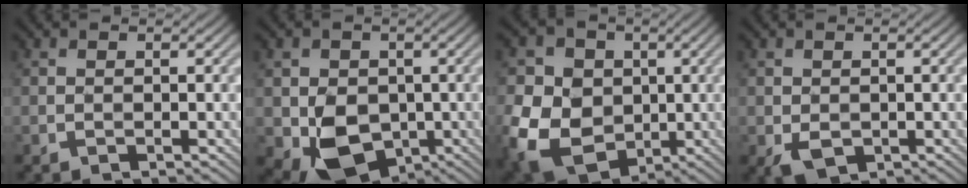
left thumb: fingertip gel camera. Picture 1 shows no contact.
{"total": 7.3, "force": [-1.8, 5.9, 4.0], "torque": [-0.090, -0.017, -0.035]}
{"total": 12.6, "force": [-1.7, 10.2, 7.2], "torque": [-0.191, -0.018, -0.029]}
{"total": 2.3, "force": [-0.7, 1.8, 1.3], "torque": [-0.035, -0.010, -0.010]}